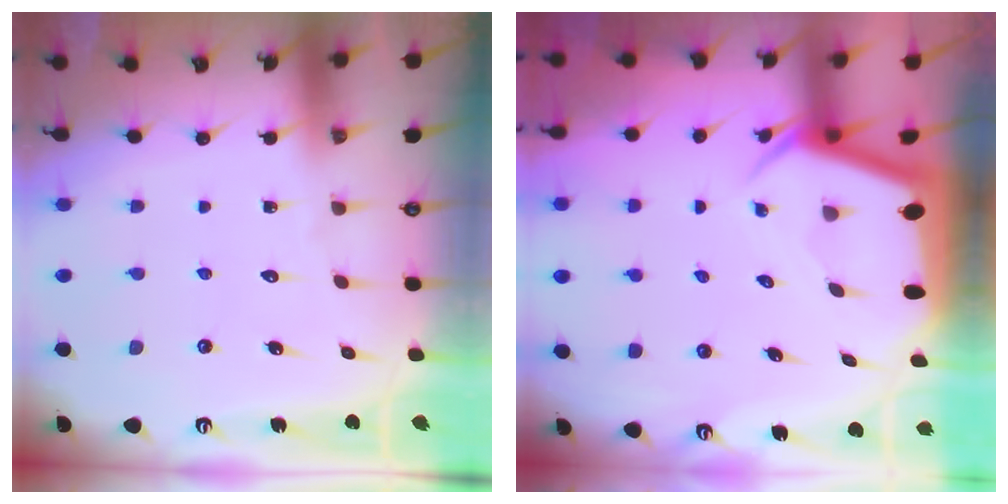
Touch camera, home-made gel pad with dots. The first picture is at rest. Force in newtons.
{"total": 4.0, "press": 3.9, "slide": 0.3}